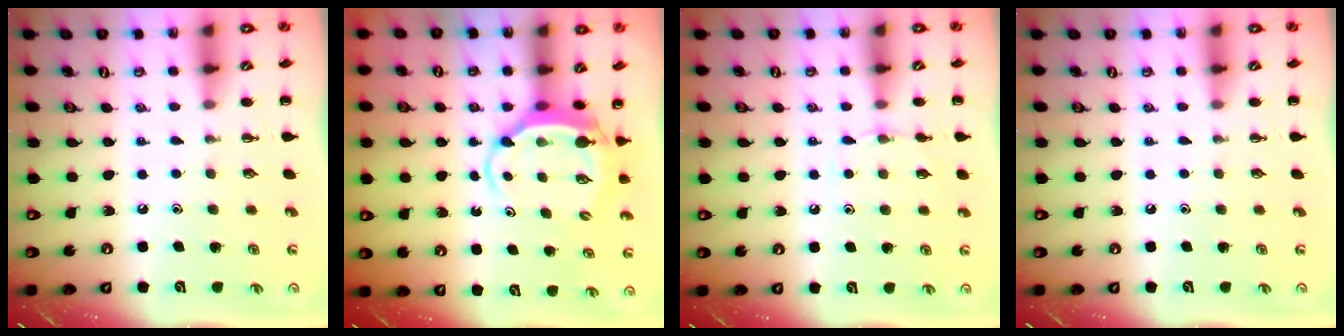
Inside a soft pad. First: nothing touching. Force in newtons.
{"total": 5.0, "press": 5.0, "slide": 0.5}
{"total": 5.3, "press": 5.0, "slide": 1.8}
{"total": 0.0}